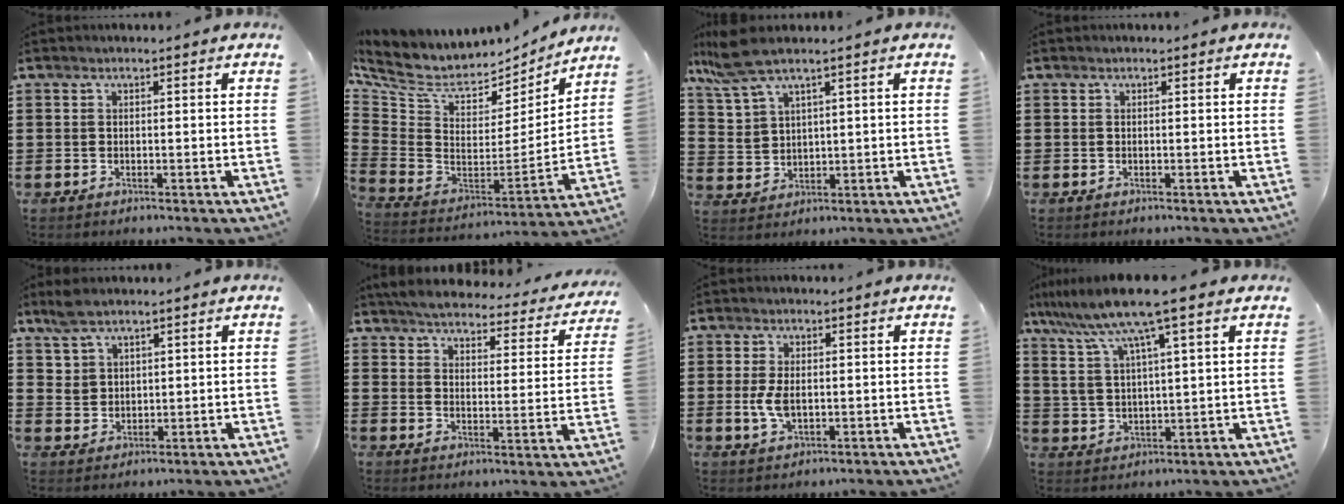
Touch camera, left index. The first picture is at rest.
{"total": 6.6, "force": [5.1, 3.1, 2.9], "torque": [-0.090, -0.045, 0.086]}
{"total": 6.1, "force": [4.3, 1.6, 4.1], "torque": [-0.105, -0.006, 0.074]}
{"total": 0.0}
{"total": 4.0, "force": [3.0, 2.3, 1.3], "torque": [-0.038, 0.007, 0.056]}
{"total": 4.6, "force": [4.4, 0.2, 1.2], "torque": [-0.047, -0.031, 0.073]}
{"total": 4.2, "force": [-0.1, 2.3, 3.6], "torque": [-0.090, -0.002, -0.007]}
{"total": 10.7, "force": [7.6, 0.3, 7.5], "torque": [-0.172, -0.030, 0.127]}